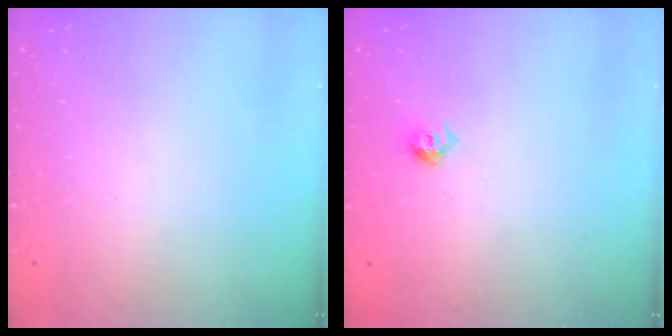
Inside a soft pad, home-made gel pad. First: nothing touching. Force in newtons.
{"total": 5.1, "press": 5.0, "slide": 0.9}